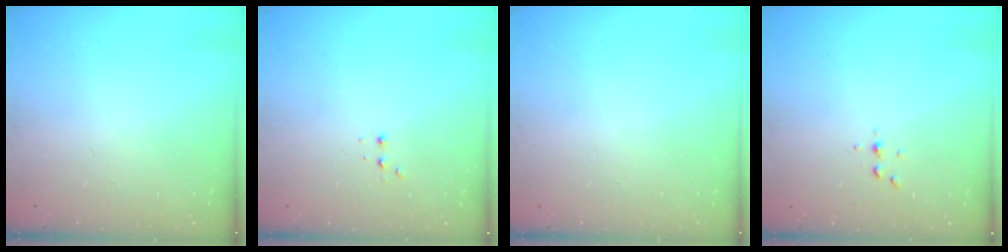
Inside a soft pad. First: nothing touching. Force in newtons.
{"total": 2.4, "press": 2.2, "slide": 0.9}
{"total": 0.0}
{"total": 2.6, "press": 2.6, "slide": 0.3}